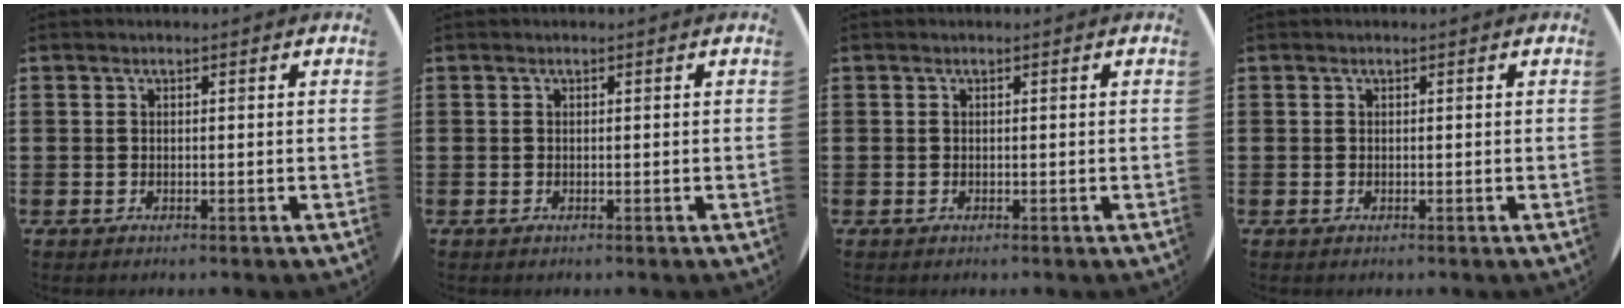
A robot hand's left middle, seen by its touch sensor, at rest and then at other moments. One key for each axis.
{"total": 0.0}
{"total": 0.0}
{"total": 0.0}